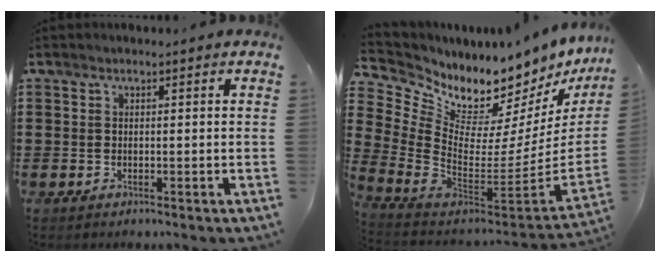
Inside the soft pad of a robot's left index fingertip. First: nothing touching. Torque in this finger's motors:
{"motor_torque": [0.92, -1.22, 0.20, 0.00]}